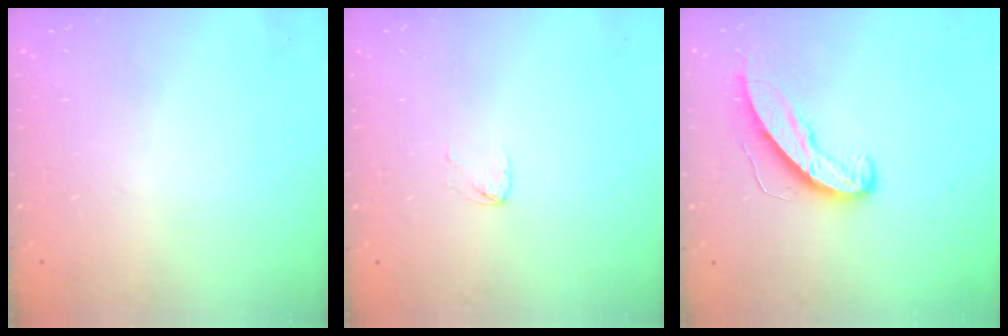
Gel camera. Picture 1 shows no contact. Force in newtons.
{"total": 2.8, "press": 2.8, "slide": 0.2}
{"total": 8.9, "press": 8.9, "slide": 0.2}